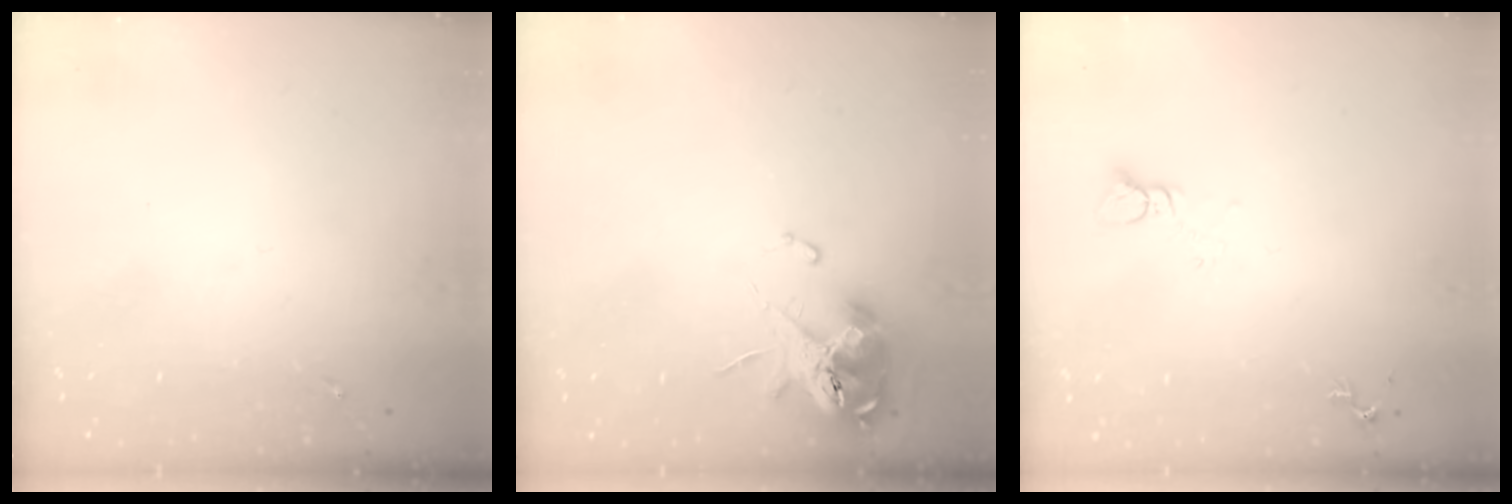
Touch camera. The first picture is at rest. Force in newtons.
{"total": 11.8, "press": 11.7, "slide": 1.4}
{"total": 3.0, "press": 3.0, "slide": 0.2}